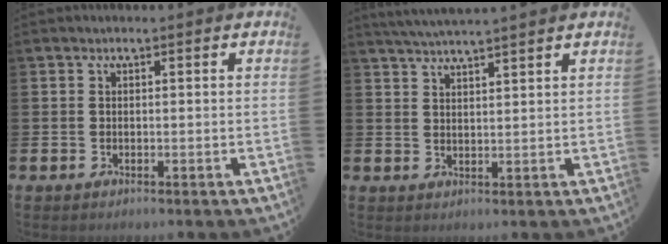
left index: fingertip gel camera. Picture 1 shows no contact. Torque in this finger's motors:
{"motor_torque": [-0.18, -0.54, 0.54, 0.19]}